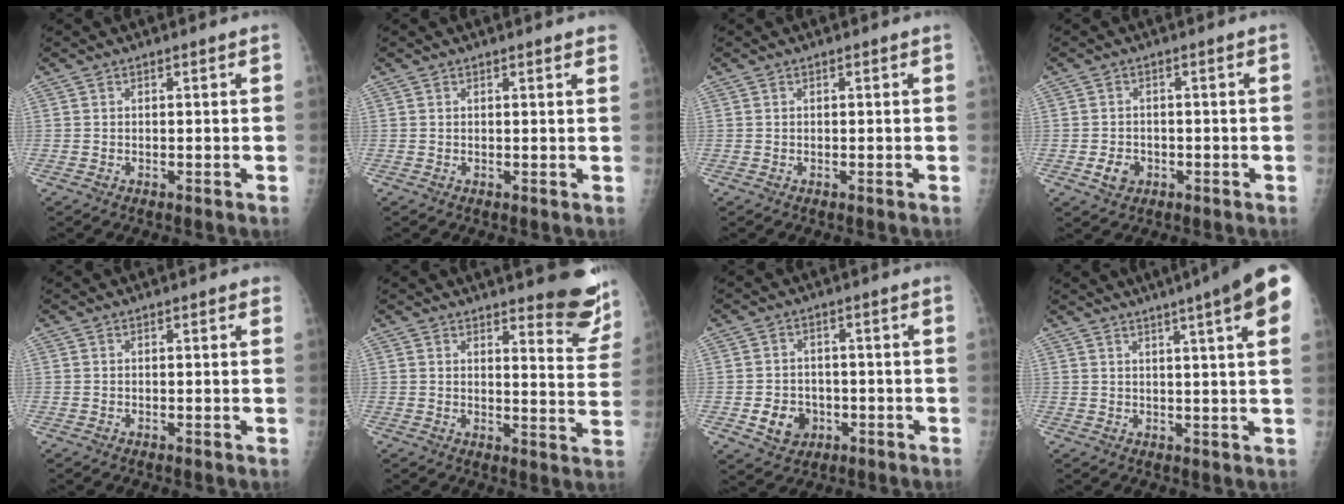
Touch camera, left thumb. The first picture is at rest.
{"total": 2.3, "force": [1.9, 0.3, 1.3], "torque": [-0.008, 0.002, 0.013]}
{"total": 0.0}
{"total": 3.3, "force": [-1.2, 2.7, 1.6], "torque": [-0.018, 0.005, -0.016]}
{"total": 0.6, "force": [0.3, 0.3, 0.4], "torque": [-0.005, 0.001, 0.000]}
{"total": 11.0, "force": [9.2, 2.7, 5.3], "torque": [-0.026, -0.073, 0.097]}
{"total": 6.2, "force": [-1.9, 5.2, 2.8], "torque": [-0.024, 0.010, -0.025]}
{"total": 13.7, "force": [7.6, 1.1, 11.3], "torque": [-0.141, -0.002, 0.081]}